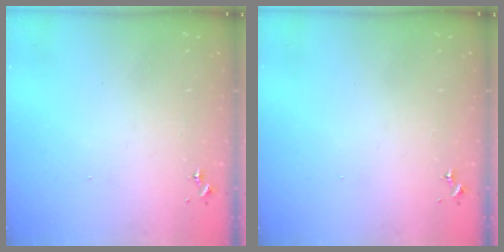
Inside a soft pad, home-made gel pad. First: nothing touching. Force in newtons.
{"total": 0.0}